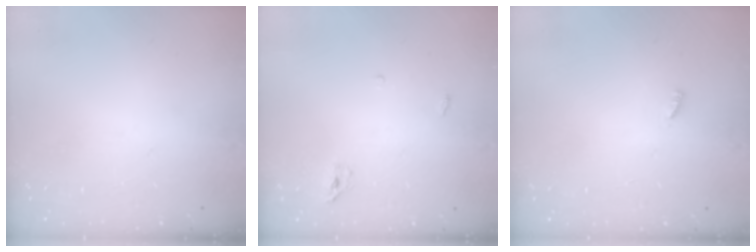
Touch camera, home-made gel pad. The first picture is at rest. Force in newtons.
{"total": 3.3, "press": 3.3, "slide": 0.7}
{"total": 1.9, "press": 1.9, "slide": 0.3}